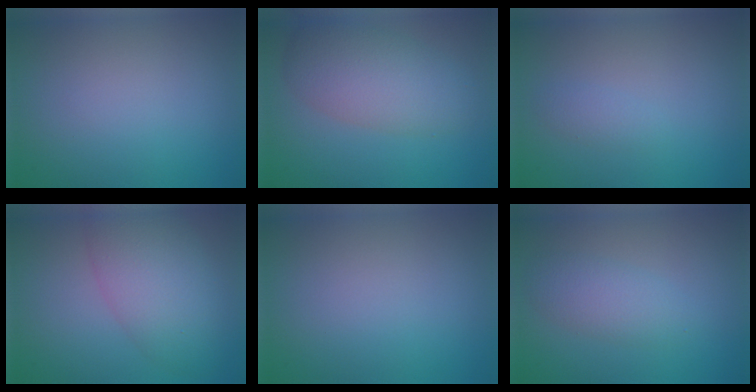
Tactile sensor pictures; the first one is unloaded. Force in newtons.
{"total": 5.5, "press": 5.5, "slide": 0.1}
{"total": 0.8, "press": 0.8, "slide": 0.1}
{"total": 6.7, "press": 6.7, "slide": 0.4}
{"total": 0.0}
{"total": 2.5, "press": 2.5, "slide": 0.2}